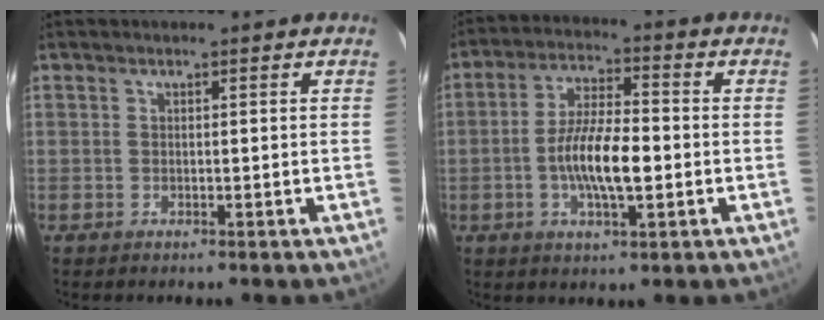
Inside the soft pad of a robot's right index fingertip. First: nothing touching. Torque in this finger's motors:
{"motor_torque": [1.31, -0.26, 0.55, 0.18]}